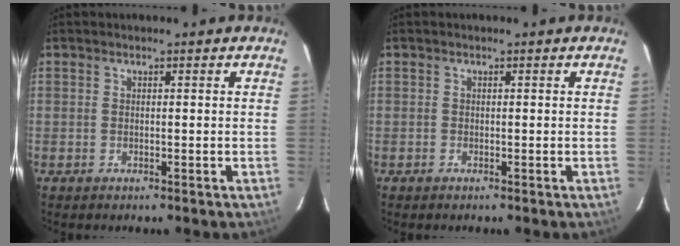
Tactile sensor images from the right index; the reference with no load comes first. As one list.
[{"total": 0.0}]